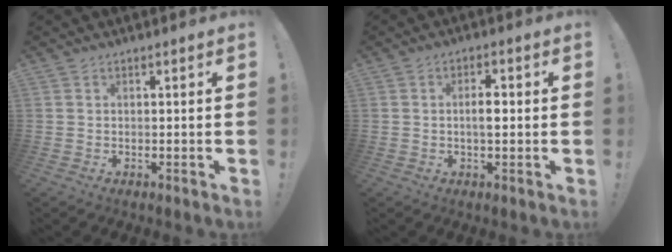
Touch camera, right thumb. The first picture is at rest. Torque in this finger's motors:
{"motor_torque": [-0.12, 0.25, -0.32, 0.26, 0.14]}